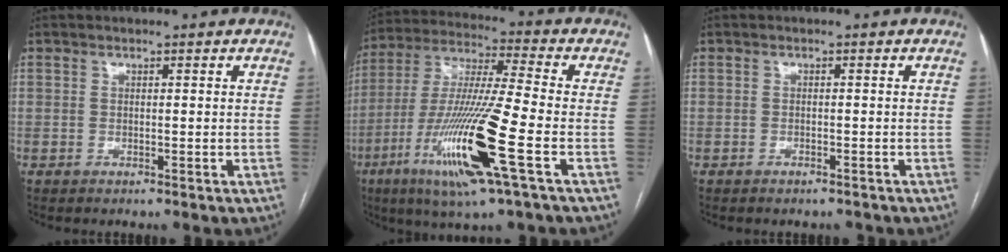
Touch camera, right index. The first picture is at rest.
{"total": 18.2, "force": [-6.8, 0.1, 16.9], "torque": [-0.356, -0.028, -0.130]}
{"total": 1.2, "force": [-1.1, 0.4, 0.2], "torque": [-0.006, 0.000, -0.014]}